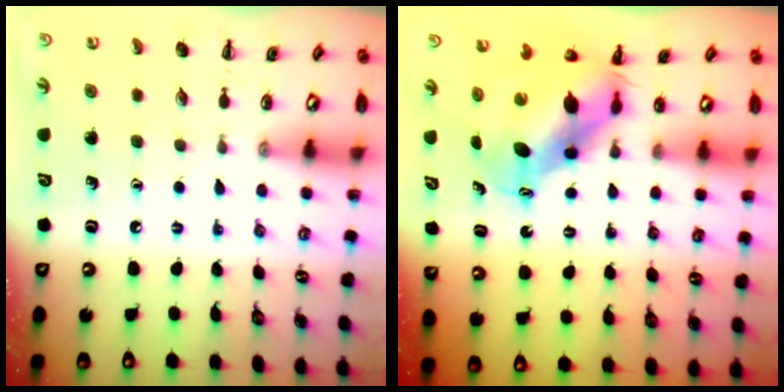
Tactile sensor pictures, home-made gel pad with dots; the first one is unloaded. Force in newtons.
{"total": 7.9, "press": 7.8, "slide": 1.7}